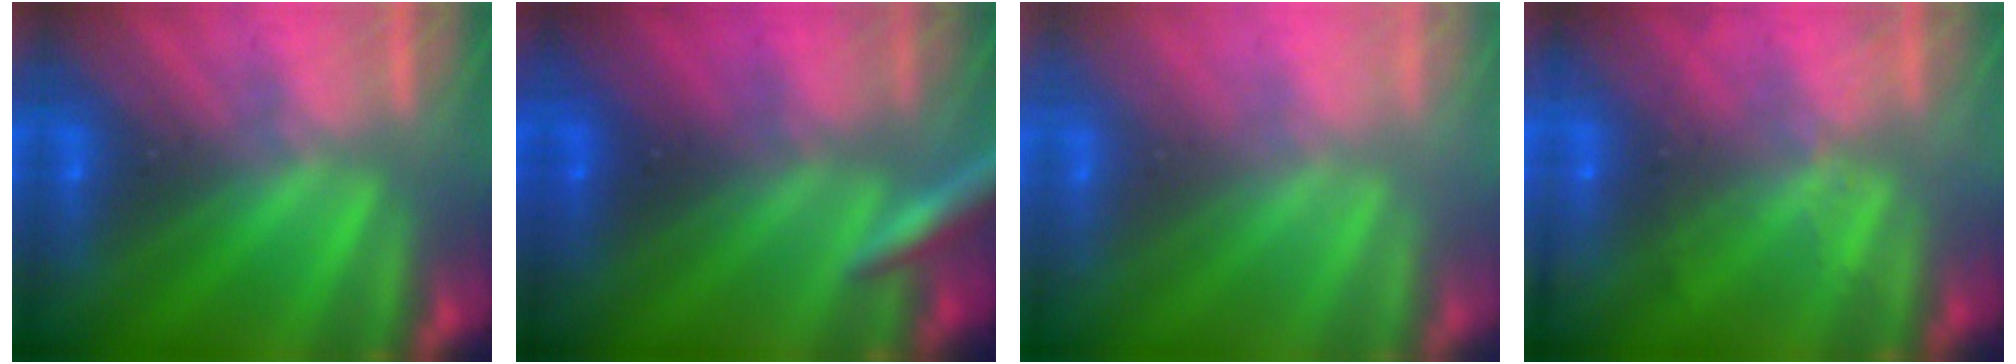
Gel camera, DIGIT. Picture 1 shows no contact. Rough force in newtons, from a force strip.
{"total": 3.2}
{"total": 2.7}
{"total": 2.2}